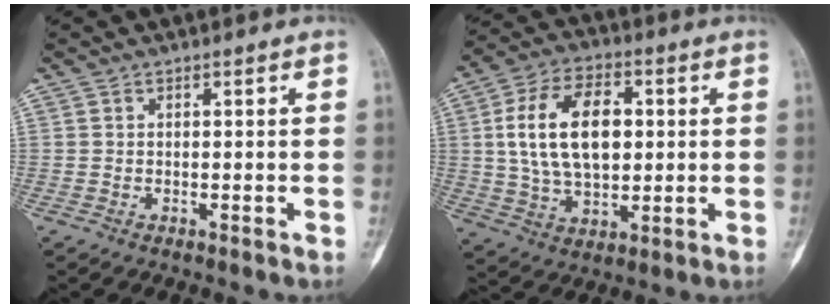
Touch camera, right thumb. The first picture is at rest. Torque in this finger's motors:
{"motor_torque": [0.49, 0.61, 0.26, -0.08, 0.16]}